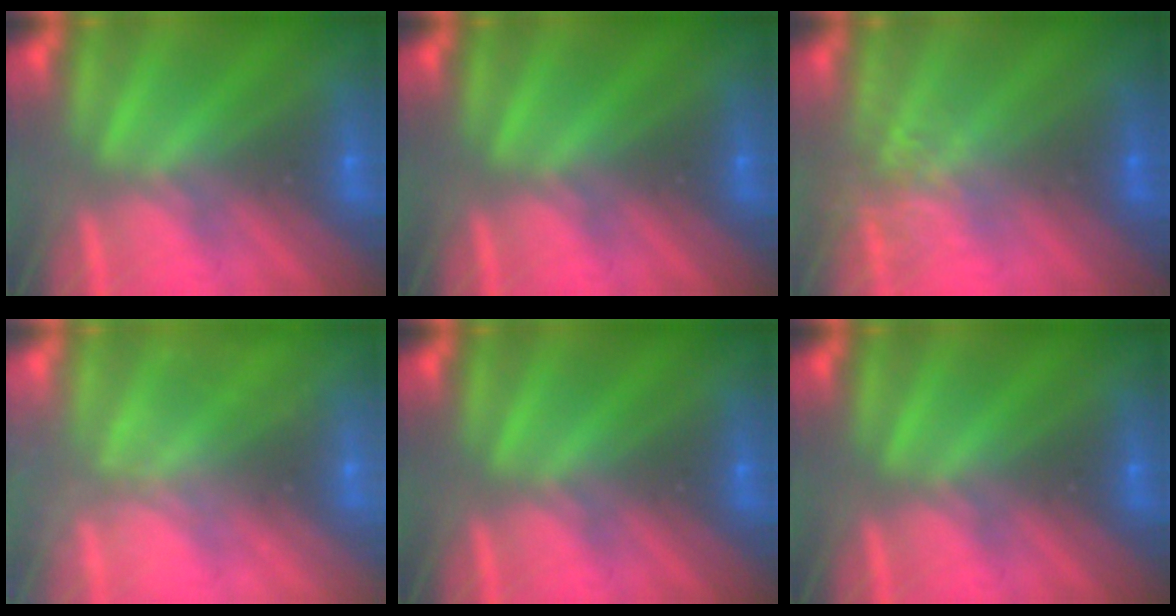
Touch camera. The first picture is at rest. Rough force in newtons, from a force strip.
{"total": 0.0}
{"total": 2.7}
{"total": 2.2}
{"total": 0.0}
{"total": 0.0}